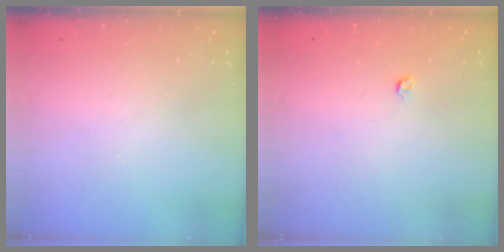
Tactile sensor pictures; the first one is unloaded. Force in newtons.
{"total": 3.1, "press": 3.1, "slide": 0.5}